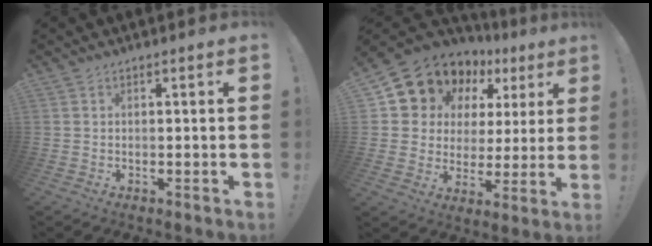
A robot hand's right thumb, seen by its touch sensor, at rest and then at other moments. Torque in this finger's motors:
{"motor_torque": [1.31, 1.60, 0.49, -0.21, 0.09]}